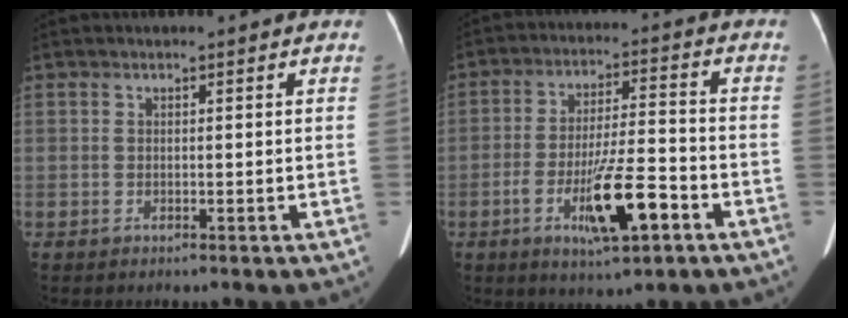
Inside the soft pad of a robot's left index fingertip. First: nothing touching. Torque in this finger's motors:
{"motor_torque": [1.38, 0.76, 0.86, 0.21]}